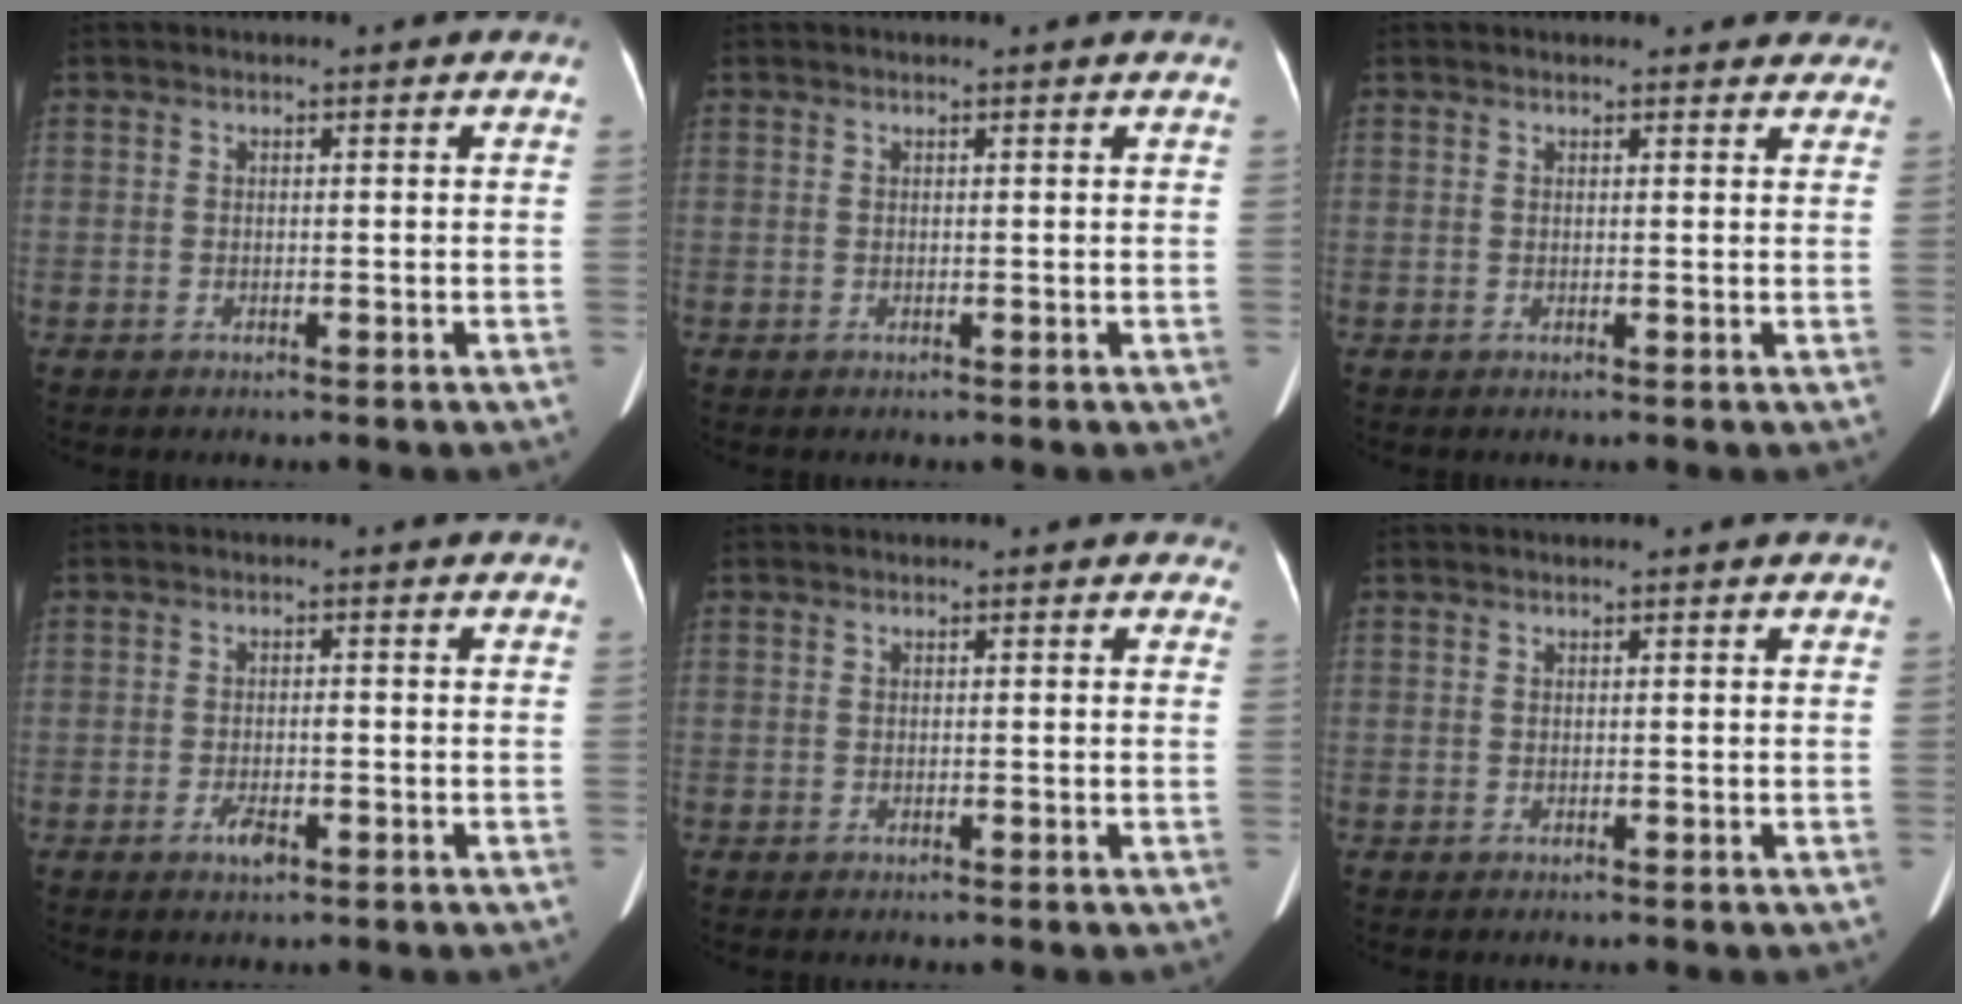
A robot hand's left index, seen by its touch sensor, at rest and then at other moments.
{"total": 0.8, "force": [0.8, 0.0, 0.2], "torque": [-0.011, -0.003, 0.006]}
{"total": 4.8, "force": [4.4, 1.8, 0.6], "torque": [0.009, -0.004, 0.030]}
{"total": 2.5, "force": [-1.4, 0.9, 1.9], "torque": [-0.034, -0.001, -0.020]}
{"total": 0.6, "force": [0.2, 0.6, 0.0], "torque": [0.007, 0.002, -0.006]}
{"total": 0.0}